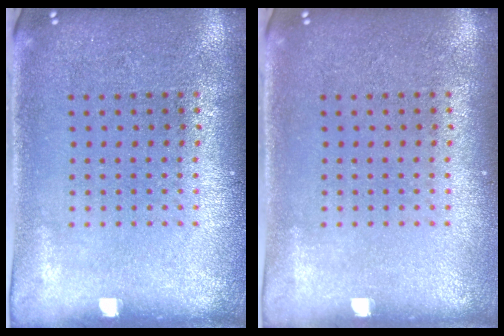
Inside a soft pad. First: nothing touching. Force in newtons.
{"total": 0.0}